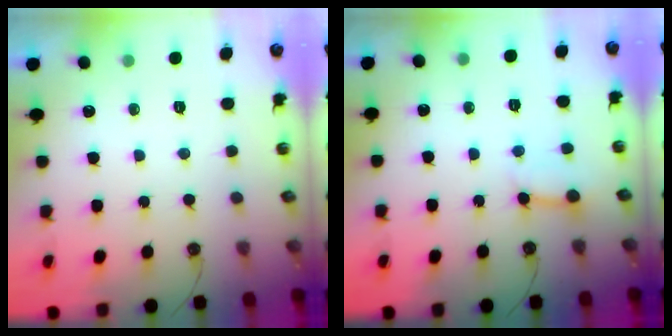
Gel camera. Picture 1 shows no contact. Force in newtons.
{"total": 4.9, "press": 4.9, "slide": 0.5}